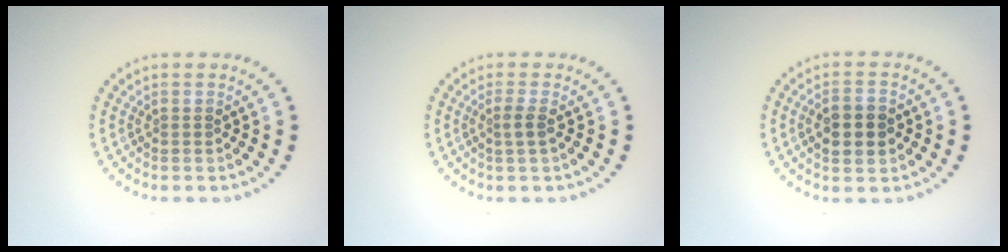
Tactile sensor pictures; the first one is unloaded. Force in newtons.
{"total": 1.2, "press": 0.9, "slide": 0.8}
{"total": 3.7, "press": 3.7, "slide": 0.2}